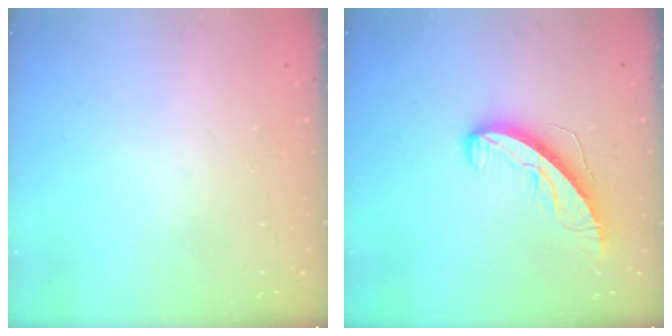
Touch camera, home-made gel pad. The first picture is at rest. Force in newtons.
{"total": 8.9, "press": 8.9, "slide": 0.2}